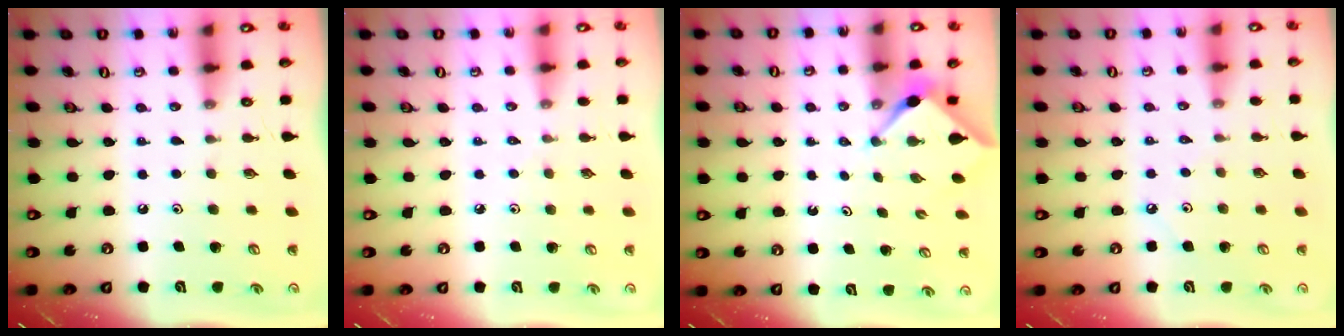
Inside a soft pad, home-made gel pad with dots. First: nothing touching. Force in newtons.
{"total": 2.1, "press": 2.1, "slide": 0.4}
{"total": 3.0, "press": 2.9, "slide": 0.4}
{"total": 1.8, "press": 1.8, "slide": 0.2}